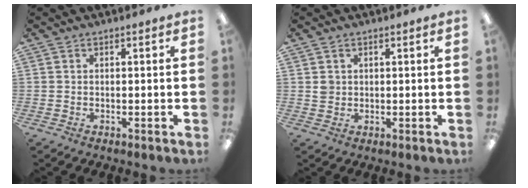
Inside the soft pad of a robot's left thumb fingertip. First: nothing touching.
{"total": 2.1, "force": [0.6, 1.9, 0.7], "torque": [-0.017, 0.003, 0.011]}